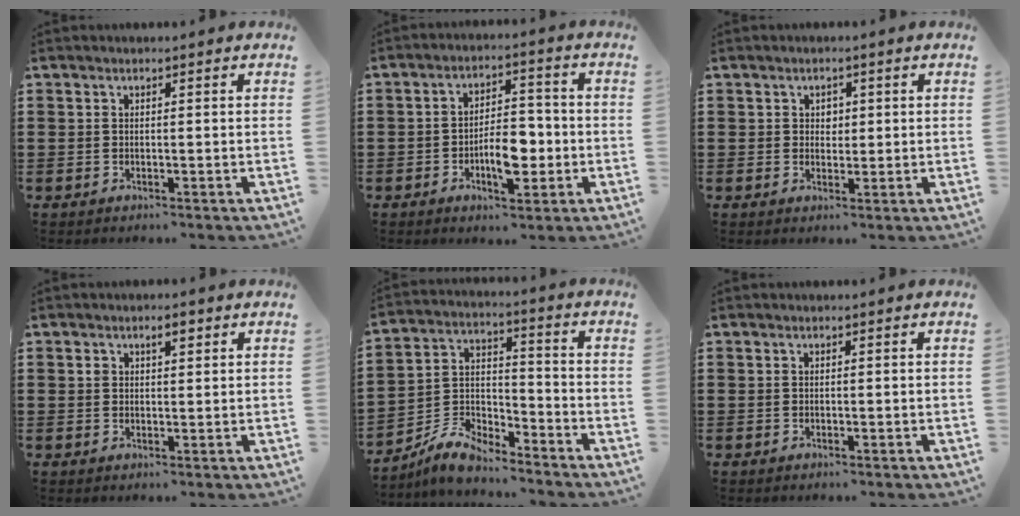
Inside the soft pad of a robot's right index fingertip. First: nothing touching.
{"total": 7.0, "force": [-2.1, 3.3, 5.8], "torque": [-0.096, -0.002, -0.044]}
{"total": 1.3, "force": [0.4, 1.2, 0.5], "torque": [-0.012, 0.007, 0.007]}
{"total": 2.2, "force": [1.1, 1.1, 1.6], "torque": [-0.026, 0.002, 0.018]}
{"total": 7.2, "force": [-6.5, 2.3, 2.0], "torque": [-0.059, 0.016, -0.132]}
{"total": 0.0}